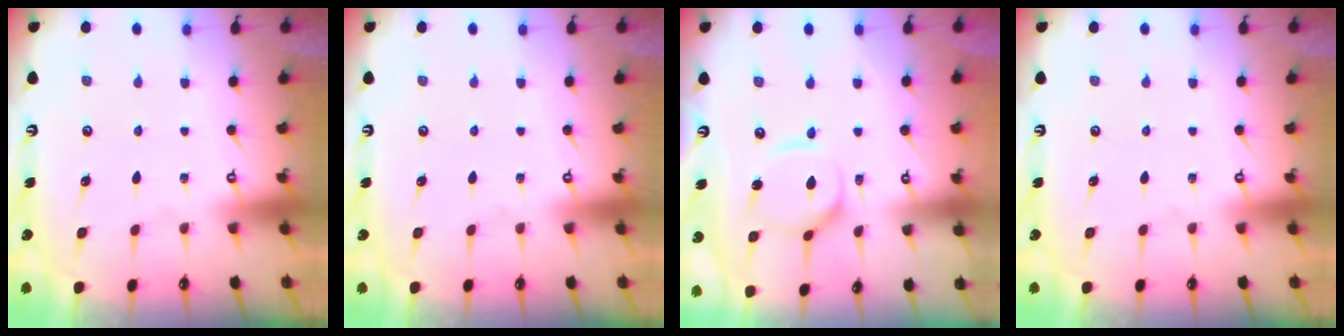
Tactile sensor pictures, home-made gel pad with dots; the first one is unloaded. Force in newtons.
{"total": 0.0}
{"total": 8.5, "press": 8.5, "slide": 0.8}
{"total": 0.0}